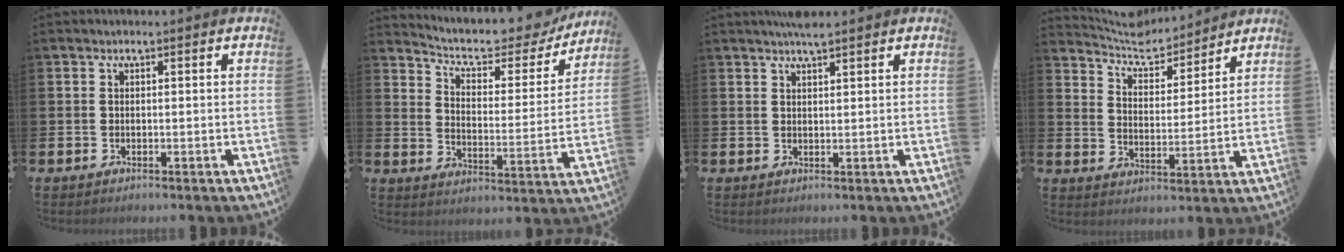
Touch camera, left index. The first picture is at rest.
{"total": 7.3, "force": [6.5, 2.3, 2.3], "torque": [-0.064, -0.051, 0.106]}
{"total": 2.6, "force": [2.5, 0.3, 0.8], "torque": [-0.007, -0.010, 0.041]}
{"total": 6.9, "force": [6.6, 1.7, 1.1], "torque": [-0.046, -0.051, 0.115]}